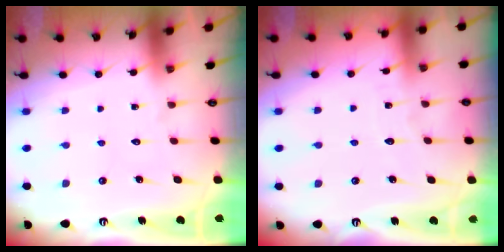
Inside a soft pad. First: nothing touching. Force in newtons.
{"total": 2.6, "press": 2.6, "slide": 0.3}